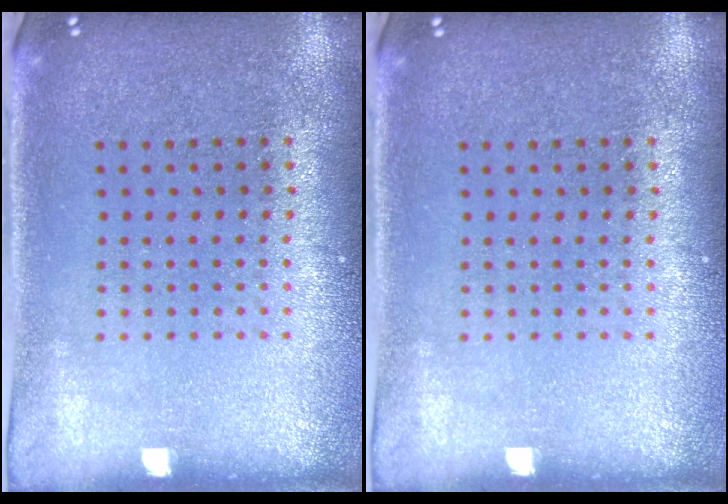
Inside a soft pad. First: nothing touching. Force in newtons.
{"total": 0.0}